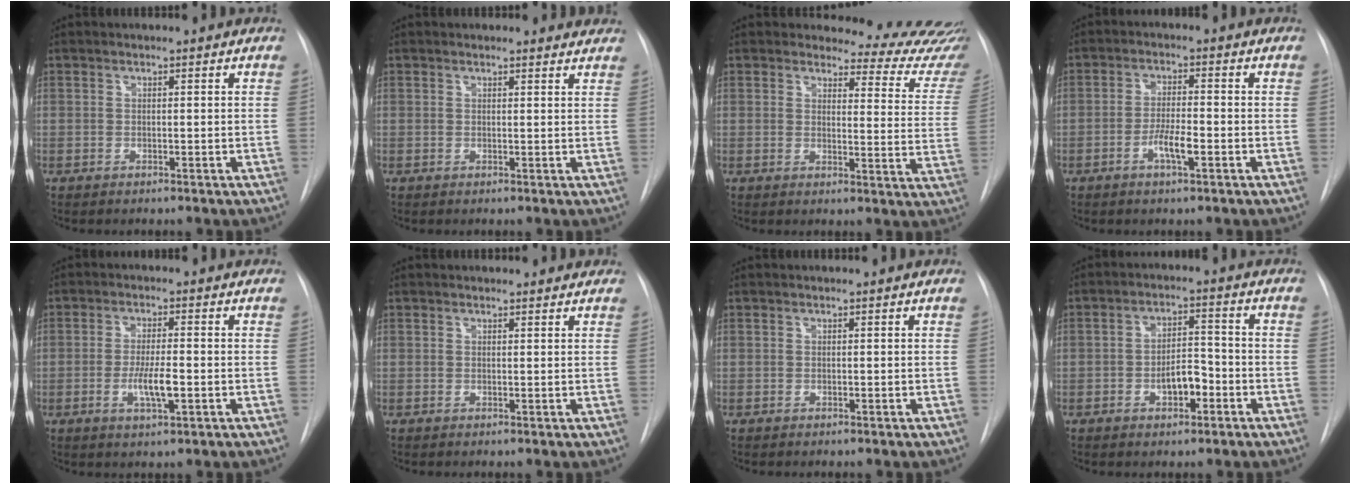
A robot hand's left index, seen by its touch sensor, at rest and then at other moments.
{"total": 2.5, "force": [2.3, 0.8, -0.1], "torque": [0.006, -0.014, 0.006]}
{"total": 13.5, "force": [13.1, 2.9, 1.5], "torque": [0.019, -0.105, 0.111]}
{"total": 4.6, "force": [-2.6, 0.7, 3.7], "torque": [-0.070, -0.006, -0.047]}
{"total": 5.3, "force": [-2.2, 0.9, 4.7], "torque": [-0.090, -0.012, -0.035]}
{"total": 1.7, "force": [1.5, 0.7, 0.2], "torque": [-0.003, 0.002, 0.009]}
{"total": 0.0}
{"total": 5.4, "force": [-2.9, 2.3, 3.9], "torque": [-0.064, 0.006, -0.044]}